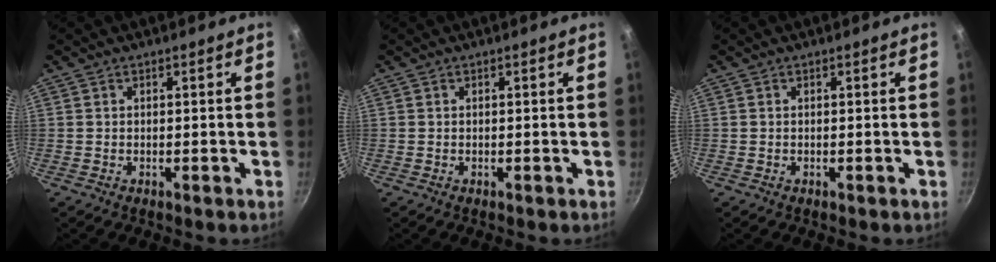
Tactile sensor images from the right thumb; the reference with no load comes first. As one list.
[{"total": 0.0}, {"total": 0.0}]